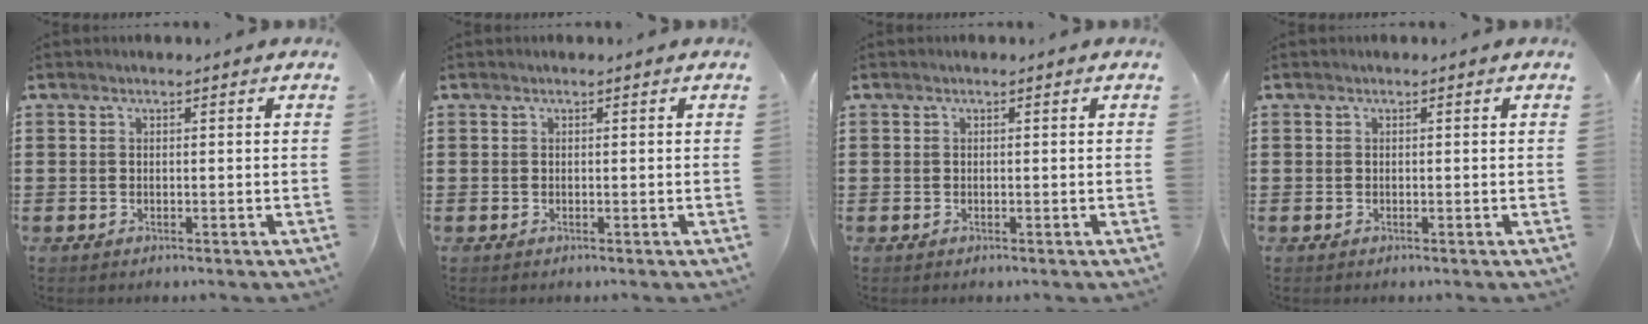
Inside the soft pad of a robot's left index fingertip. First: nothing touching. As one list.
[{"total": 0.0}, {"total": 0.0}, {"total": 0.0}]